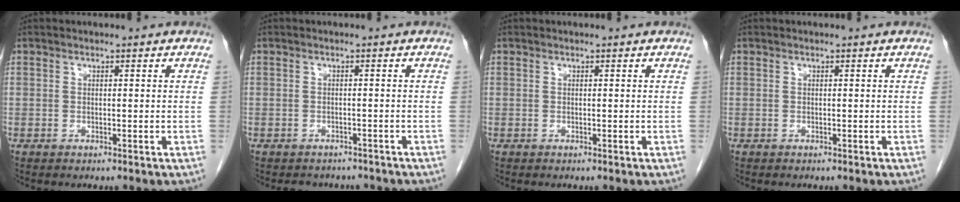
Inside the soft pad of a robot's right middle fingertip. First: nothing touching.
{"total": 4.3, "force": [-3.8, 1.8, 0.2], "torque": [-0.003, 0.002, -0.046]}
{"total": 0.0}
{"total": 0.0}